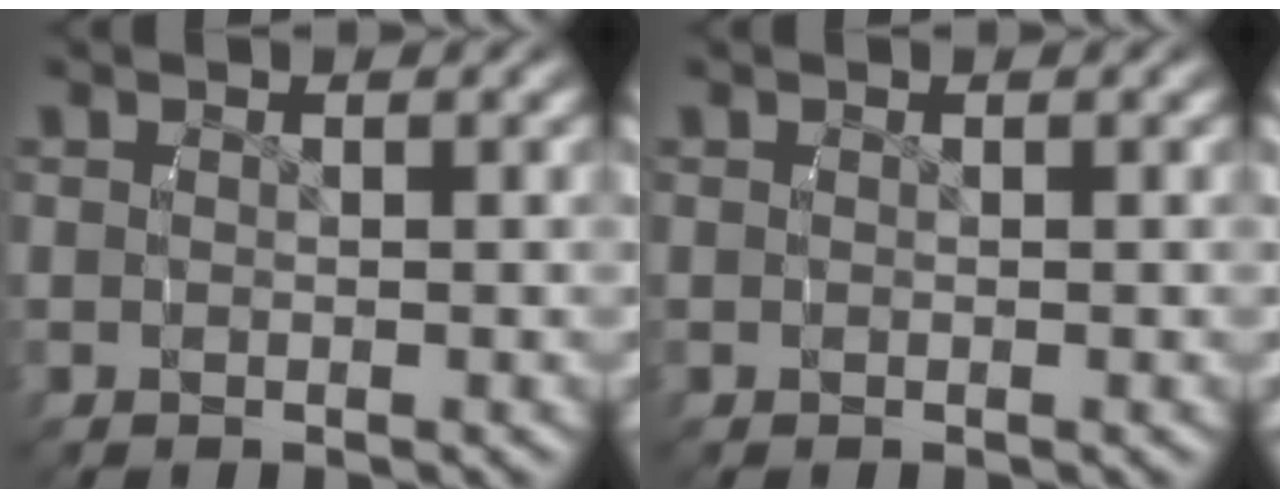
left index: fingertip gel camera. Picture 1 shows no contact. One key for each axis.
{"total": 0.0}